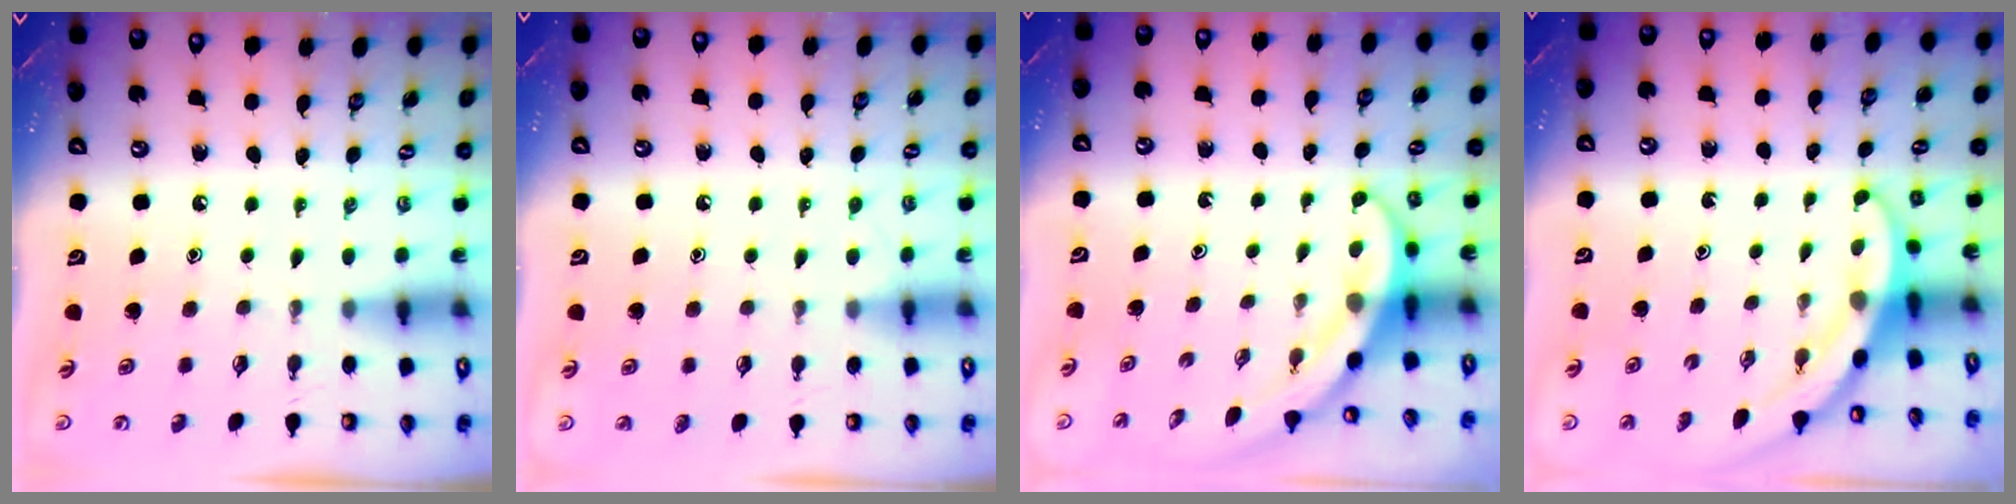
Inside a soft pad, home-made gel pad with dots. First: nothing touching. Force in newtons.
{"total": 3.6, "press": 3.6, "slide": 0.4}
{"total": 4.0, "press": 4.0, "slide": 0.3}
{"total": 3.0, "press": 3.0, "slide": 0.2}